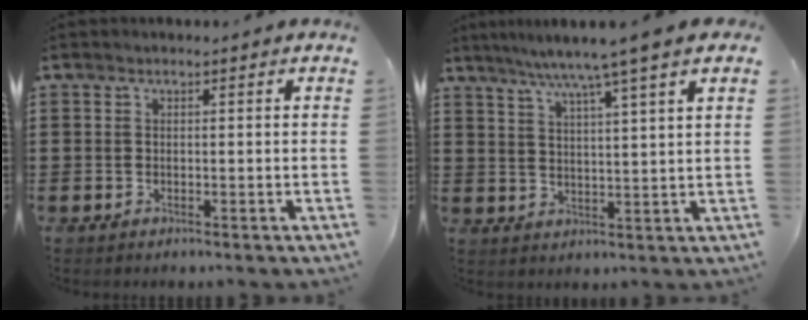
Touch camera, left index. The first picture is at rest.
{"total": 6.5, "force": [4.8, -0.4, 4.3], "torque": [-0.097, -0.017, 0.079]}